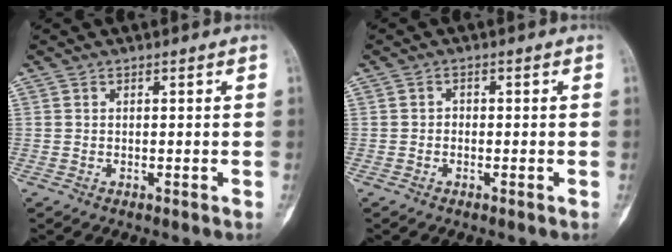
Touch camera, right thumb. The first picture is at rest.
{"total": 1.1, "force": [-0.4, 0.9, 0.4], "torque": [0.005, 0.005, -0.013]}